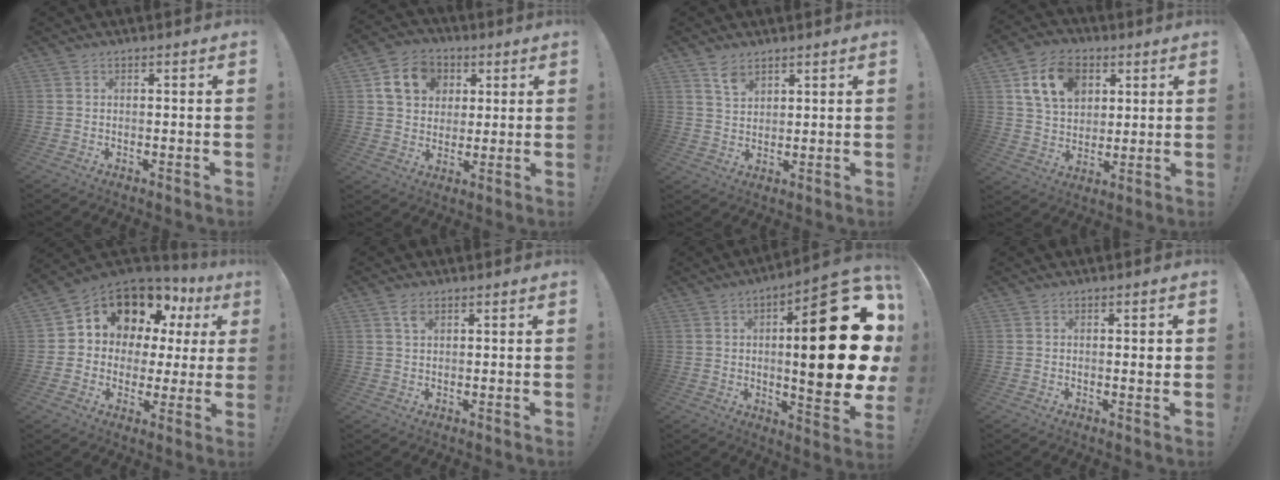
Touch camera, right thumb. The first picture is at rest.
{"total": 11.8, "force": [4.5, 9.7, 4.9], "torque": [-0.074, -0.007, 0.092]}
{"total": 5.2, "force": [3.9, 2.8, 2.1], "torque": [-0.029, -0.025, 0.070]}
{"total": 14.4, "force": [6.1, 10.4, 7.9], "torque": [-0.125, -0.006, 0.119]}
{"total": 12.6, "force": [7.3, 8.2, 6.2], "torque": [-0.104, -0.057, 0.141]}
{"total": 2.6, "force": [1.5, 1.3, 1.7], "torque": [-0.021, -0.006, 0.024]}
{"total": 27.5, "force": [2.9, 6.9, 26.5], "torque": [-0.384, -0.020, 0.042]}
{"total": 1.8, "force": [0.2, 0.4, 1.8], "torque": [-0.026, 0.000, 0.000]}